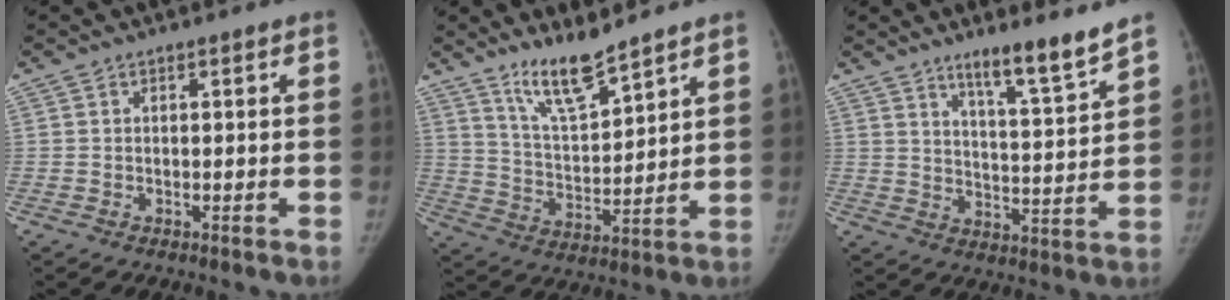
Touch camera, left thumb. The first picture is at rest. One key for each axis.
{"total": 9.8, "fx": 8.0, "fy": 1.7, "fz": 5.4, "tx": -0.088, "ty": -0.066, "tz": 0.157}
{"total": 9.0, "fx": 7.1, "fy": 0.3, "fz": 5.5, "tx": -0.083, "ty": -0.061, "tz": 0.115}